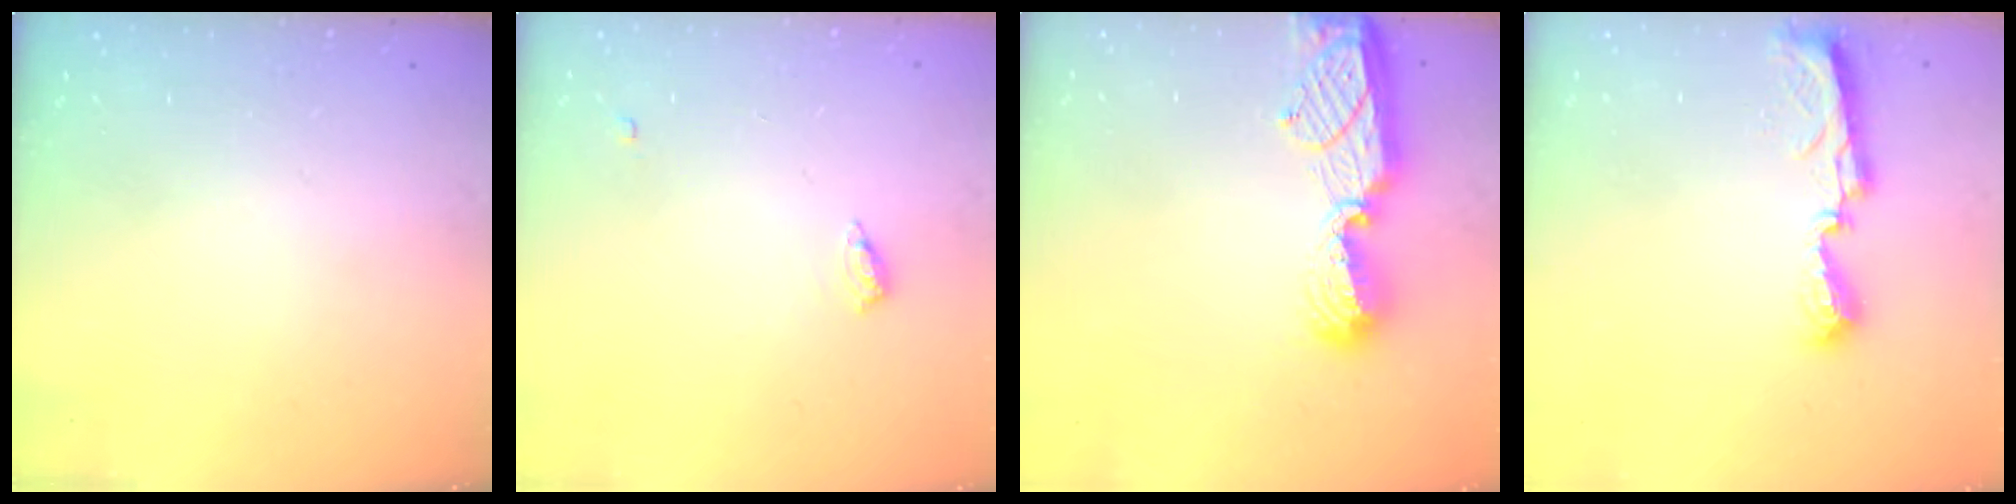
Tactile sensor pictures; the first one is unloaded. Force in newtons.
{"total": 4.5, "press": 4.5, "slide": 0.4}
{"total": 10.7, "press": 10.7, "slide": 1.0}
{"total": 8.3, "press": 8.2, "slide": 0.4}